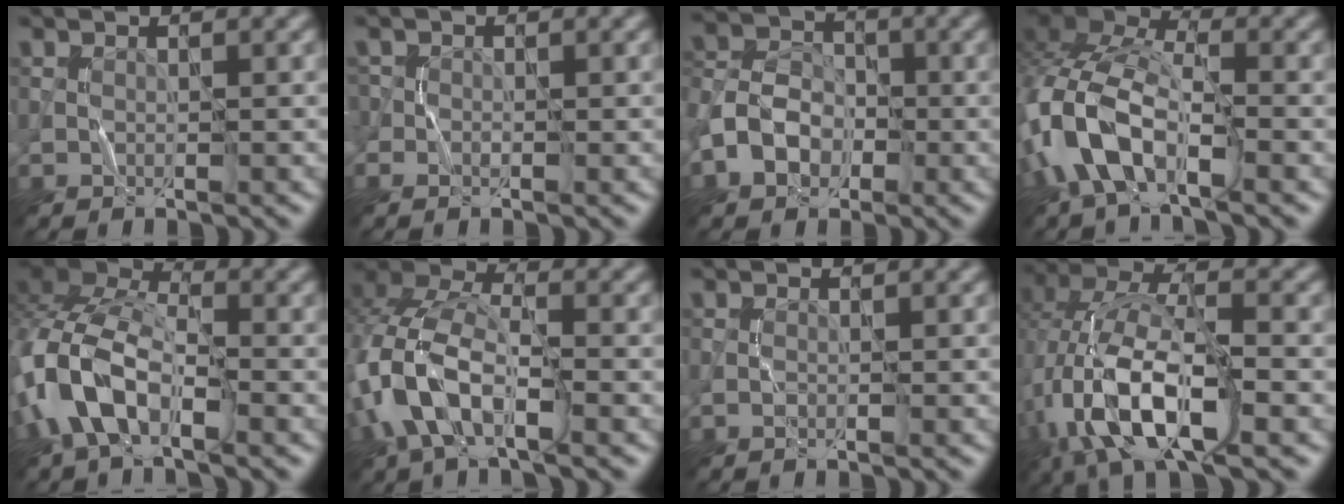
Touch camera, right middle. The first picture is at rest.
{"total": 0.9, "force": [-0.2, 0.8, 0.4], "torque": [-0.003, 0.000, -0.006]}
{"total": 5.2, "force": [-1.9, 4.0, 2.7], "torque": [-0.059, 0.003, -0.043]}
{"total": 10.2, "force": [-3.6, 4.9, 8.2], "torque": [-0.175, 0.009, -0.082]}
{"total": 9.1, "force": [-3.6, 4.5, 7.1], "torque": [-0.155, 0.014, -0.084]}
{"total": 9.1, "force": [-3.3, 4.8, 7.0], "torque": [-0.163, 0.006, -0.077]}
{"total": 0.0}
{"total": 11.7, "force": [-3.9, 4.7, 9.9], "torque": [-0.200, 0.010, -0.082]}